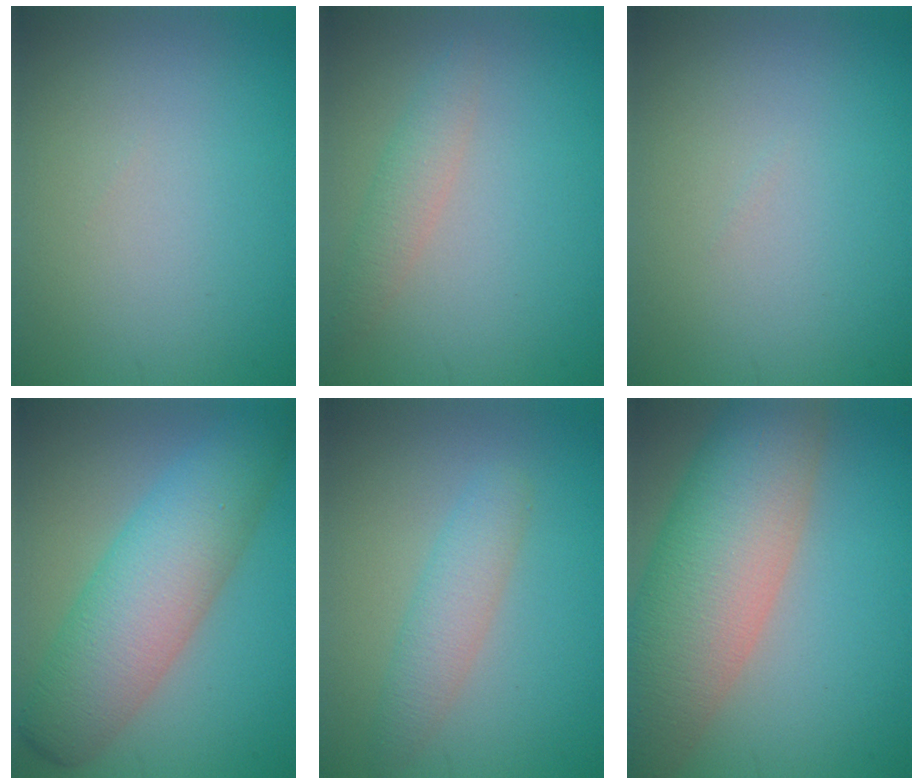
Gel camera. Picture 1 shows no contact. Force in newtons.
{"total": 2.0, "press": 2.0, "slide": 0.1}
{"total": 0.0}
{"total": 8.2, "press": 8.2, "slide": 0.1}
{"total": 2.9, "press": 2.9, "slide": 0.1}
{"total": 11.5, "press": 11.5, "slide": 0.7}